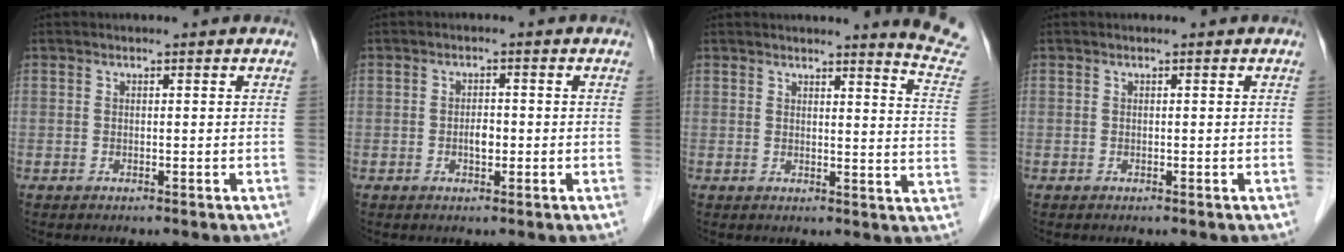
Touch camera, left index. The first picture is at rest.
{"total": 1.9, "force": [-0.5, 0.9, 1.6], "torque": [-0.026, 0.003, -0.008]}
{"total": 9.1, "force": [8.9, -1.3, 1.3], "torque": [-0.012, -0.092, 0.079]}
{"total": 0.0}